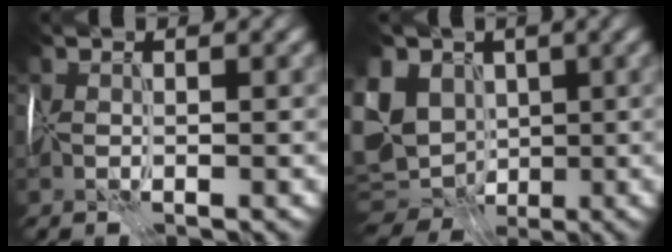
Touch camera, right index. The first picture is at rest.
{"total": 11.1, "force": [-0.7, 9.1, 6.3], "torque": [-0.143, 0.005, -0.017]}